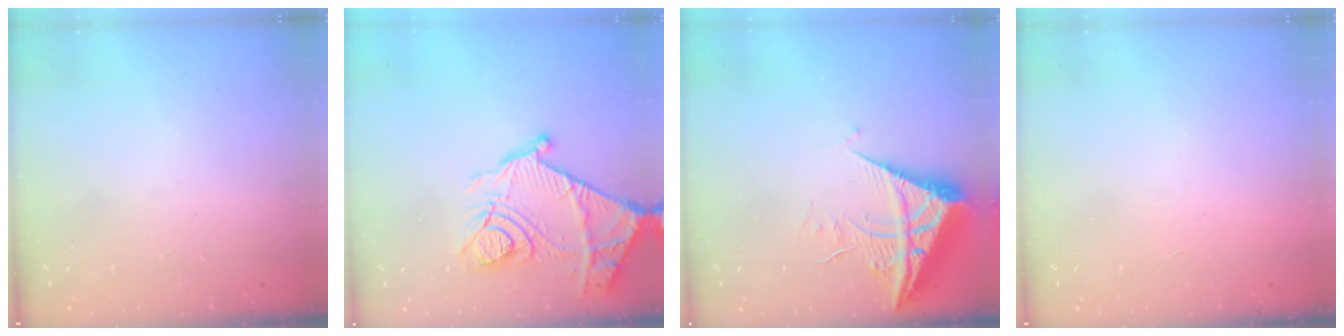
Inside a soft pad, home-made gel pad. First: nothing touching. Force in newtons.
{"total": 17.3, "press": 17.2, "slide": 1.7}
{"total": 7.8, "press": 7.7, "slide": 0.9}
{"total": 1.6, "press": 1.5, "slide": 0.1}